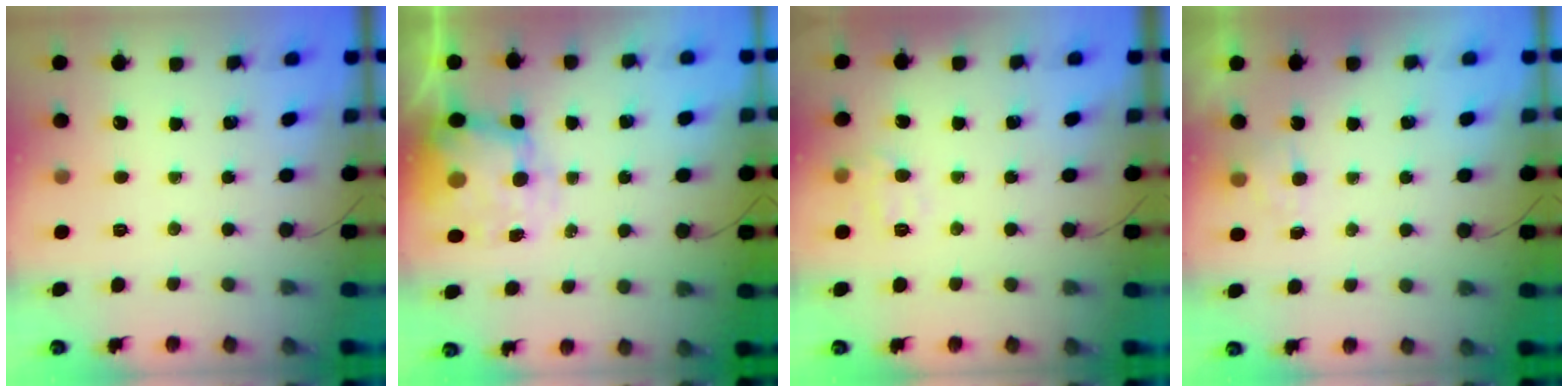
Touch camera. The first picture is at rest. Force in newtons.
{"total": 9.0, "press": 8.8, "slide": 2.0}
{"total": 7.2, "press": 7.1, "slide": 0.8}
{"total": 4.1, "press": 4.0, "slide": 1.2}